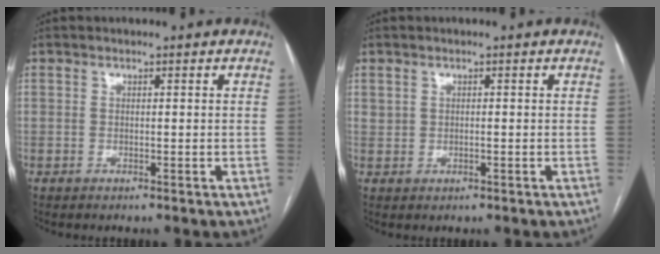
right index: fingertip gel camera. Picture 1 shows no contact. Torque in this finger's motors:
{"motor_torque": [-0.06, 0.00, 0.00, 0.00]}